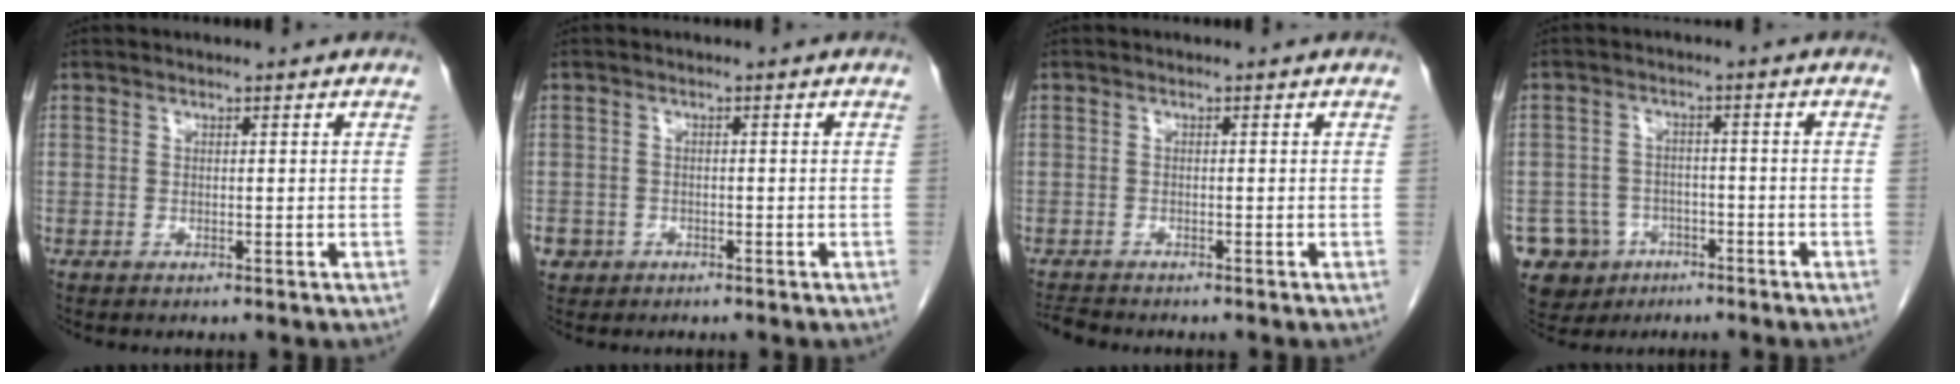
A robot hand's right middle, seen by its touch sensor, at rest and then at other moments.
{"total": 2.7, "force": [-1.4, 2.2, 0.3], "torque": [-0.003, 0.006, -0.024]}
{"total": 2.0, "force": [-2.0, 0.0, 0.3], "torque": [-0.010, -0.011, -0.033]}
{"total": 7.8, "force": [-4.0, 6.6, 1.0], "torque": [-0.028, 0.007, -0.053]}